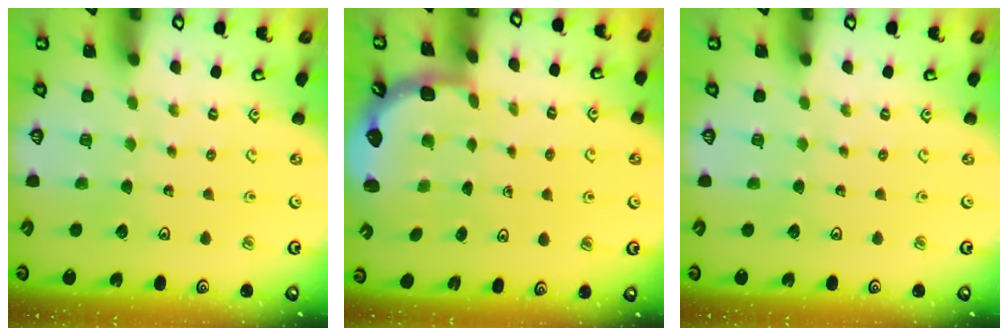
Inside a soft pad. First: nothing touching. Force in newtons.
{"total": 2.5, "press": 2.1, "slide": 1.3}
{"total": 0.0}